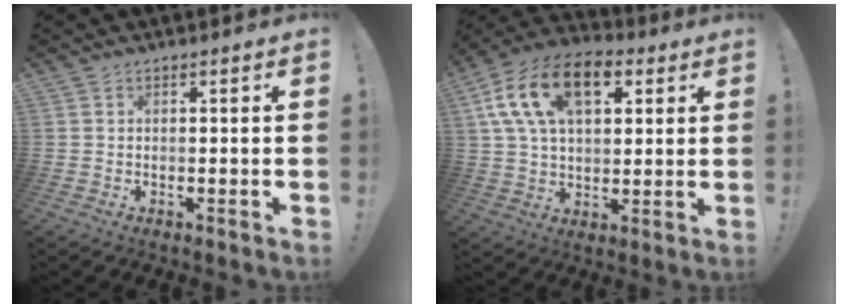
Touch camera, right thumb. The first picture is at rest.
{"total": 19.1, "force": [7.8, 11.4, 13.2], "torque": [-0.229, -0.017, 0.140]}